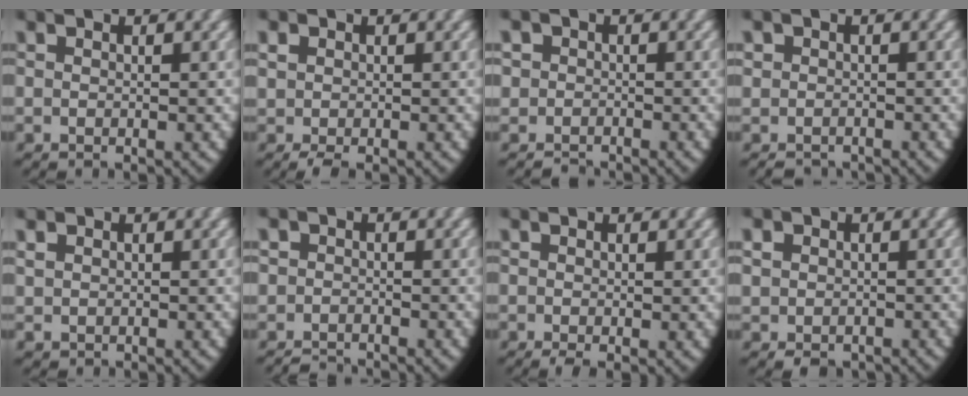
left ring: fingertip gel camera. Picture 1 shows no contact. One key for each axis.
{"total": 1.8, "fx": -0.3, "fy": 1.4, "fz": 1.0, "tx": -0.032, "ty": -0.018, "tz": 0.008}
{"total": 3.2, "fx": -1.3, "fy": 2.9, "fz": 0.3, "tx": -0.012, "ty": -0.007, "tz": -0.028}
{"total": 2.6, "fx": -1.3, "fy": 2.2, "fz": 0.3, "tx": -0.012, "ty": -0.012, "tz": -0.019}
{"total": 1.7, "fx": 0.4, "fy": 1.6, "fz": 0.6, "tx": -0.031, "ty": -0.014, "tz": 0.020}
{"total": 2.2, "fx": -1.8, "fy": 1.3, "fz": -0.3, "tx": 0.007, "ty": -0.008, "tz": -0.035}
{"total": 1.0, "fx": -0.2, "fy": 0.5, "fz": 0.9, "tx": -0.013, "ty": -0.010, "tz": 0.000}
{"total": 3.4, "fx": -0.6, "fy": 3.1, "fz": 1.1, "tx": -0.039, "ty": -0.016, "tz": -0.001}